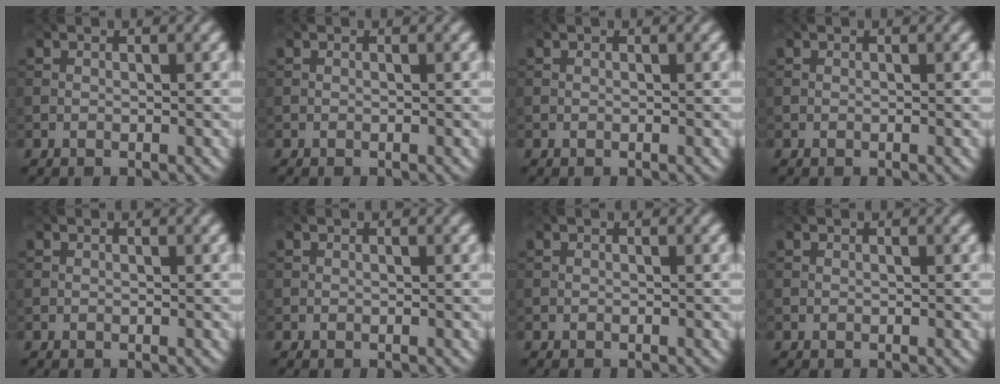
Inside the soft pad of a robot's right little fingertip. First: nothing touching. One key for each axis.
{"total": 0.0}
{"total": 0.0}
{"total": 0.0}
{"total": 0.0}
{"total": 0.0}
{"total": 0.0}
{"total": 0.0}